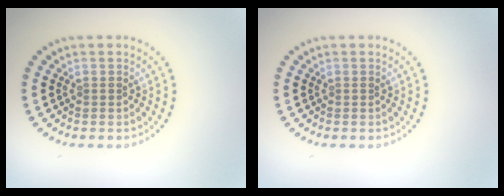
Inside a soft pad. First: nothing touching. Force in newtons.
{"total": 0.0}